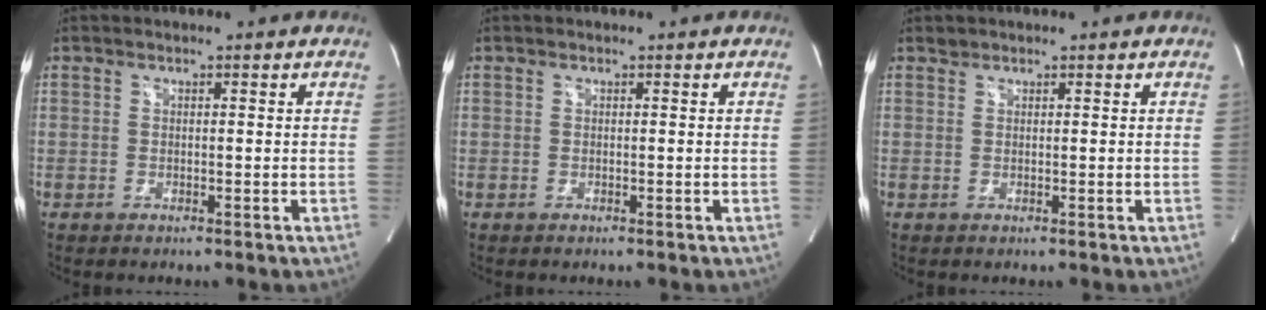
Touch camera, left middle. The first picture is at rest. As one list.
[{"total": 0.0}, {"total": 0.6, "force": [0.6, 0.2, -0.1], "torque": [0.000, 0.002, 0.009]}]